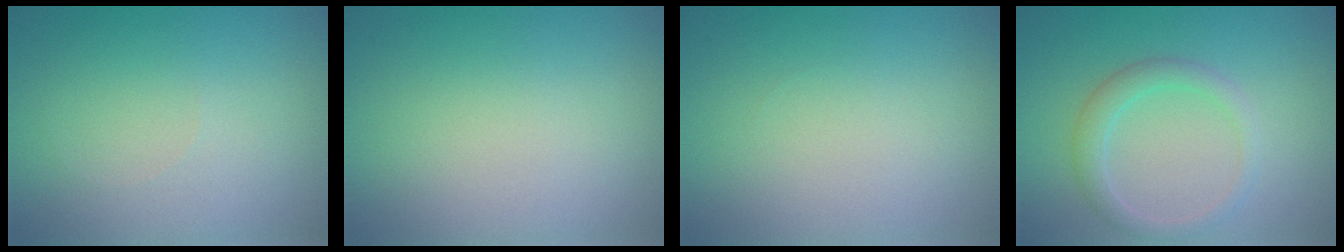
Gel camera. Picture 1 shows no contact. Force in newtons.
{"total": 0.0}
{"total": 0.0}
{"total": 2.4, "press": 2.4, "slide": 0.1}